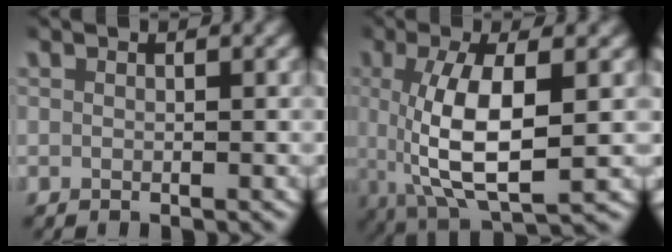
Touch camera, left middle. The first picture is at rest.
{"total": 8.6, "force": [0.3, 3.4, 7.9], "torque": [-0.147, -0.016, 0.018]}